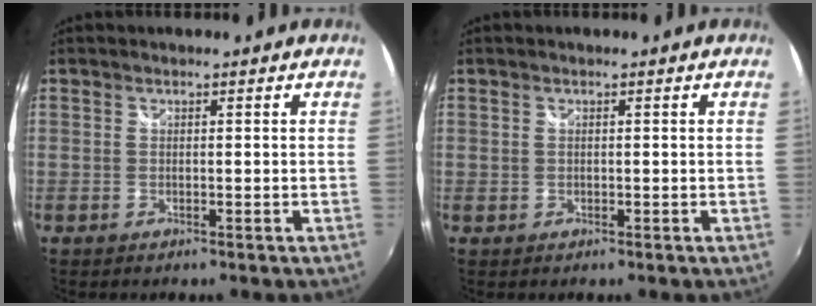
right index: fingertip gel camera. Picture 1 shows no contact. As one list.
[{"total": 0.6, "force": [0.1, 0.6, 0.2], "torque": [-0.003, 0.000, 0.002]}]